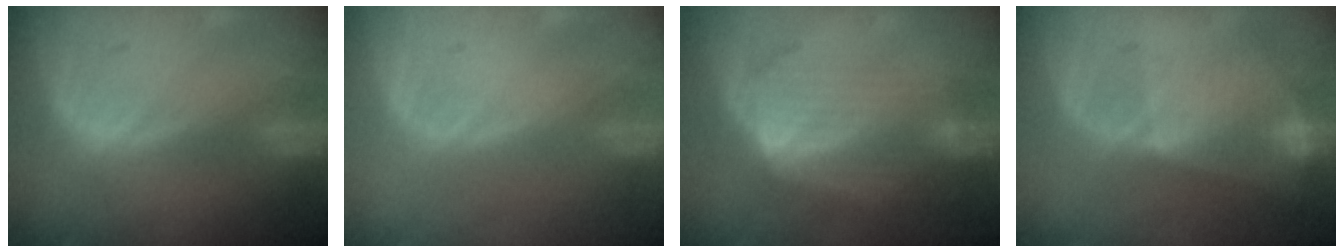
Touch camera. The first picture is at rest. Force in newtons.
{"total": 0.0}
{"total": 7.2, "press": 6.5, "slide": 3.0}
{"total": 7.5, "press": 7.0, "slide": 2.5}